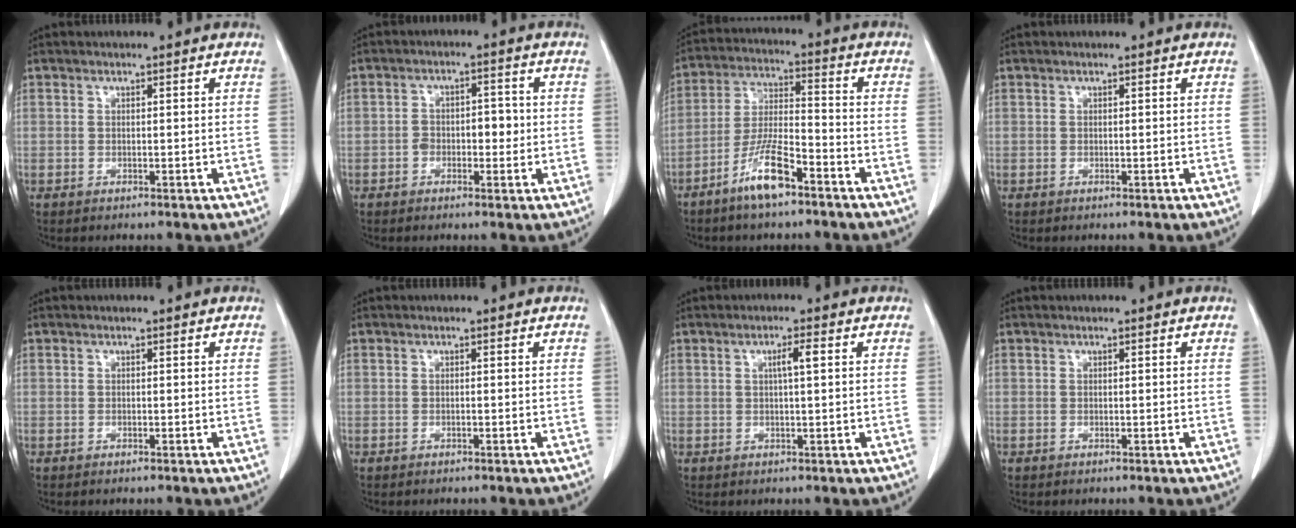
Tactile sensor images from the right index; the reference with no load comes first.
{"total": 4.3, "force": [-0.6, 2.6, 3.4], "torque": [-0.049, 0.020, -0.008]}
{"total": 9.1, "force": [-6.0, 1.6, 6.7], "torque": [-0.138, -0.008, -0.116]}
{"total": 0.0}
{"total": 0.0}
{"total": 0.0}
{"total": 2.4, "force": [0.6, 0.1, 2.3], "torque": [-0.039, 0.002, 0.010]}
{"total": 0.0}